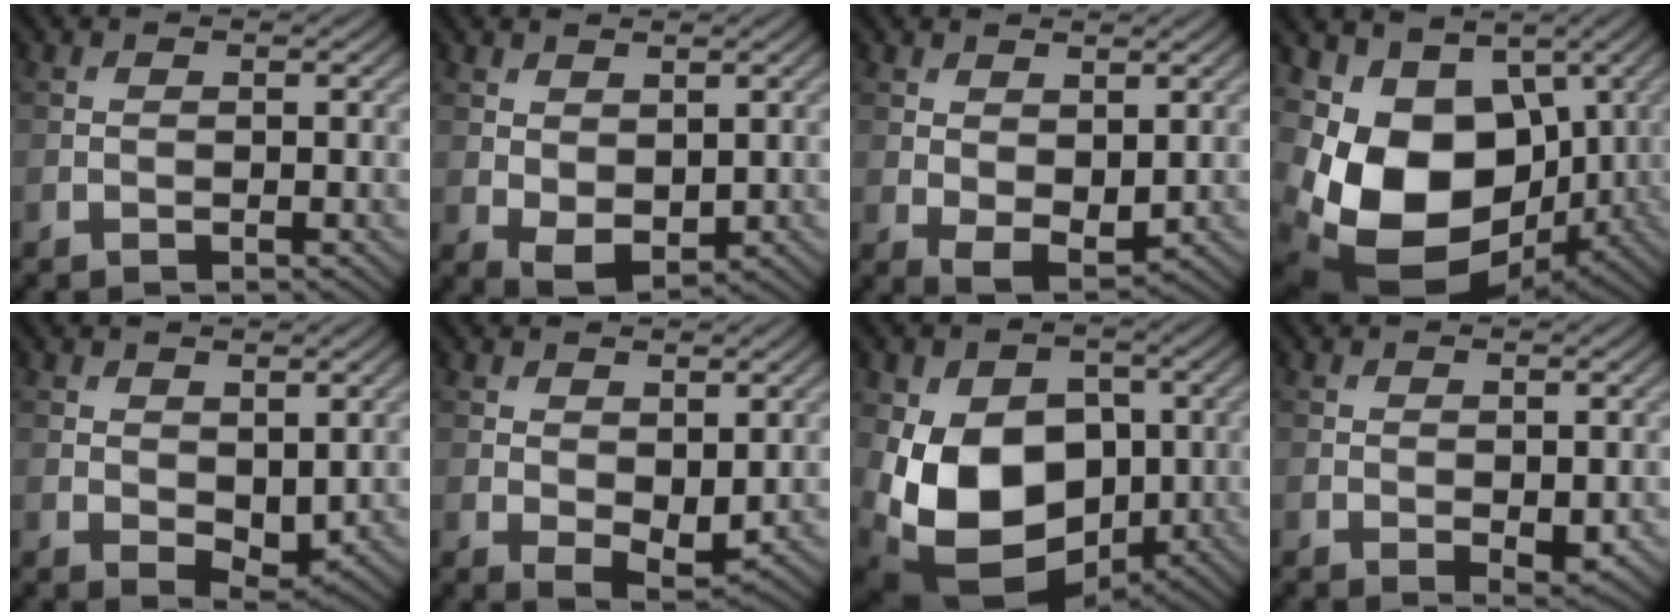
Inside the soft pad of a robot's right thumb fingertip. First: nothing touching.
{"total": 3.4, "force": [0.8, 2.2, 2.4], "torque": [-0.053, -0.009, 0.023]}
{"total": 3.7, "force": [0.9, 2.3, 2.8], "torque": [-0.056, -0.010, 0.023]}
{"total": 15.5, "force": [-0.8, 11.4, 10.5], "torque": [-0.226, -0.039, -0.001]}
{"total": 4.0, "force": [1.1, 2.4, 3.0], "torque": [-0.056, -0.010, 0.025]}
{"total": 4.1, "force": [1.0, 2.3, 3.2], "torque": [-0.060, -0.011, 0.024]}
{"total": 14.2, "force": [-2.0, 10.3, 9.6], "torque": [-0.183, -0.027, -0.036]}
{"total": 2.1, "force": [0.0, 1.1, 1.8], "torque": [-0.028, -0.009, 0.009]}